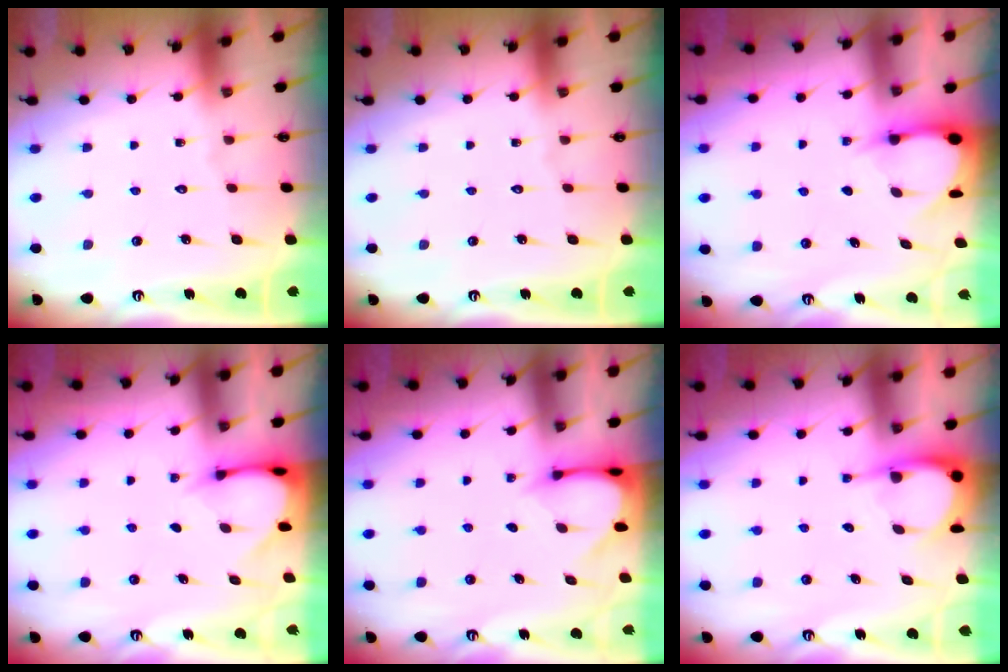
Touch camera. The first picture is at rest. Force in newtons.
{"total": 0.0}
{"total": 3.3, "press": 3.3, "slide": 0.4}
{"total": 3.2, "press": 3.2, "slide": 0.2}
{"total": 3.4, "press": 3.4, "slide": 0.3}
{"total": 4.9, "press": 4.9, "slide": 0.3}